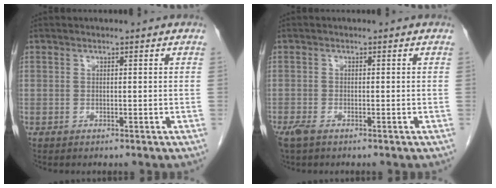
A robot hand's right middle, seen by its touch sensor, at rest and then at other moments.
{"total": 2.4, "force": [-1.7, 0.9, 1.5], "torque": [-0.039, -0.007, -0.028]}